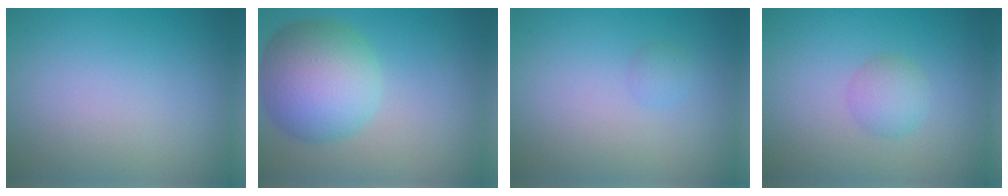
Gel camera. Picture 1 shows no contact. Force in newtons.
{"total": 8.0, "press": 8.0, "slide": 0.4}
{"total": 0.9, "press": 0.9, "slide": 0.0}
{"total": 1.9, "press": 1.9, "slide": 0.0}